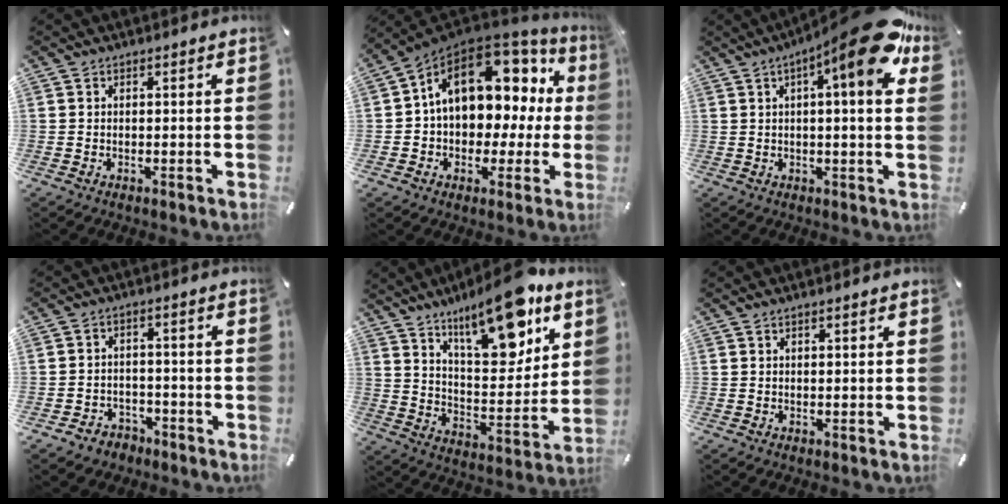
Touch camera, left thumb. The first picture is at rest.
{"total": 15.5, "force": [4.4, 11.0, 10.1], "torque": [-0.148, -0.015, 0.080]}
{"total": 14.9, "force": [6.4, 2.3, 13.2], "torque": [-0.180, -0.042, 0.090]}
{"total": 3.8, "force": [-2.4, 2.9, 0.3], "torque": [-0.005, 0.010, -0.048]}
{"total": 18.4, "force": [12.7, 6.9, 11.3], "torque": [-0.164, -0.080, 0.211]}
{"total": 0.7, "force": [0.4, 0.0, 0.7], "torque": [-0.012, -0.001, 0.006]}